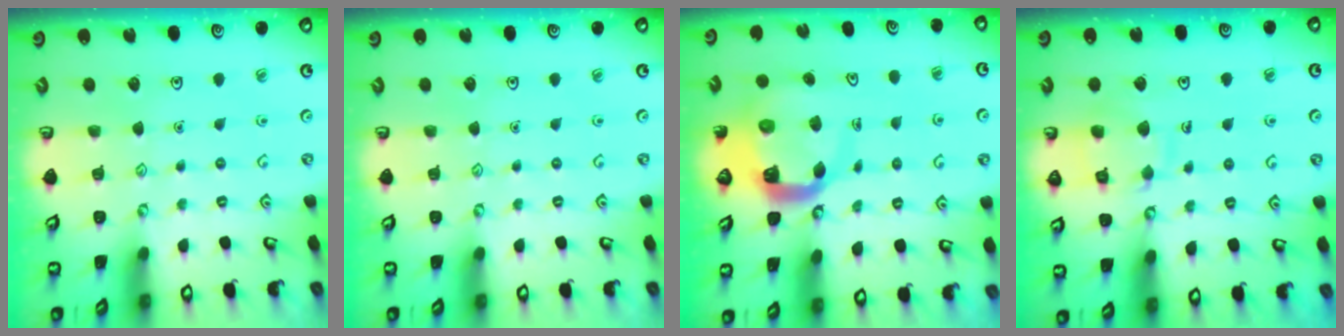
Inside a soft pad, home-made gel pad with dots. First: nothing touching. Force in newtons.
{"total": 0.0}
{"total": 8.0, "press": 7.9, "slide": 1.0}
{"total": 10.3, "press": 10.2, "slide": 0.7}